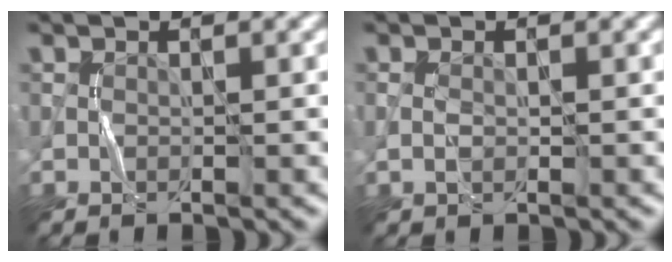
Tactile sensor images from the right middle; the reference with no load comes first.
{"total": 1.0, "force": [-0.2, 0.5, 0.9], "torque": [-0.018, 0.002, -0.005]}